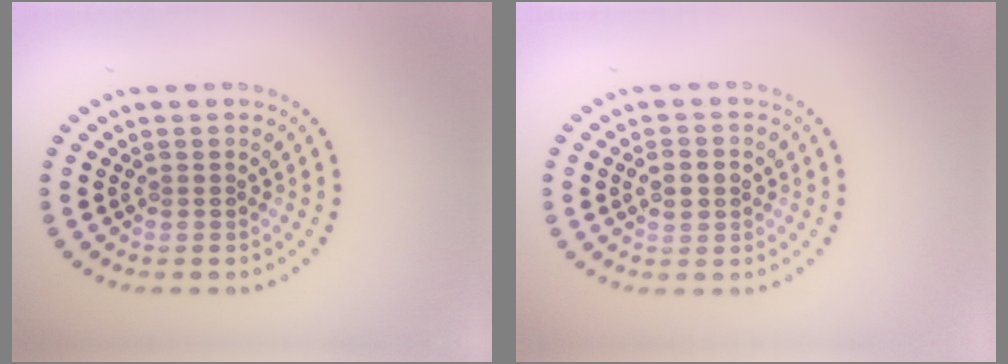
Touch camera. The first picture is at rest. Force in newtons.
{"total": 2.0, "press": 2.0, "slide": 0.2}